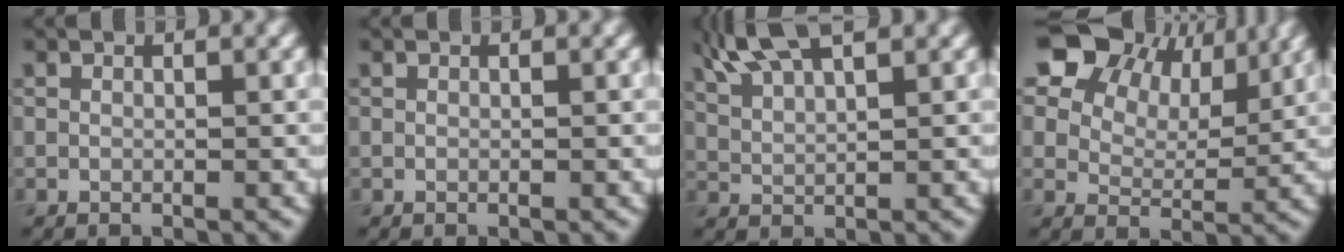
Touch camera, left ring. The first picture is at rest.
{"total": 0.0}
{"total": 5.7, "force": [4.2, 1.4, 3.5], "torque": [-0.065, 0.027, 0.062]}
{"total": 15.4, "force": [9.1, 9.7, 7.8], "torque": [-0.151, 0.024, 0.175]}